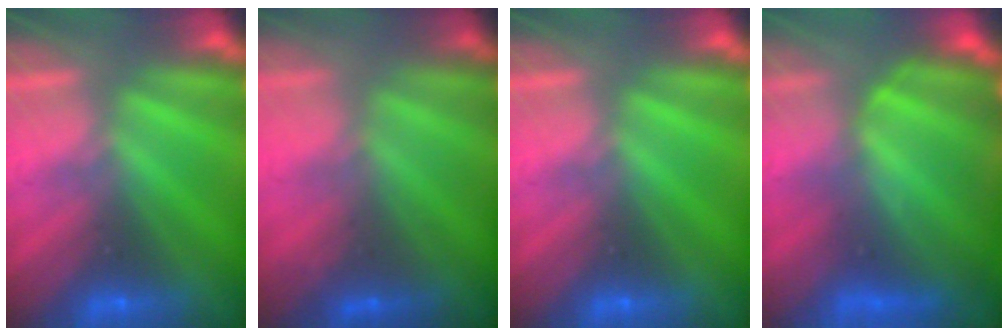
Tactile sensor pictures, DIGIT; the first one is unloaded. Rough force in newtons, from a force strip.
{"total": 1.8}
{"total": 0.0}
{"total": 7.2}